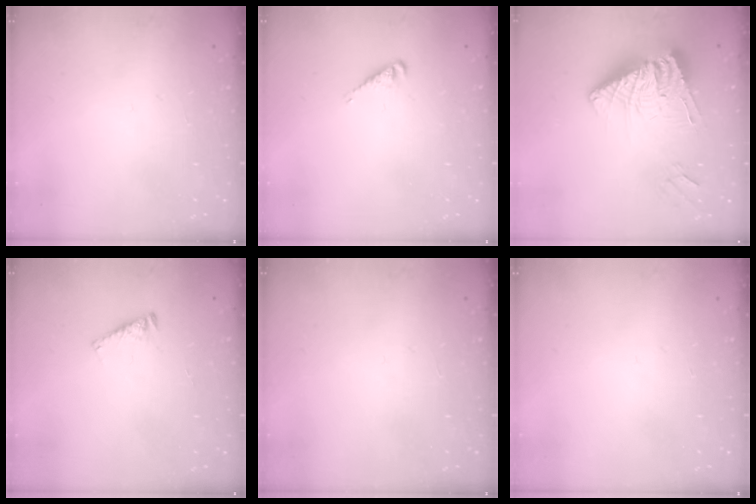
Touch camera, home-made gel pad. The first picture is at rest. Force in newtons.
{"total": 3.3, "press": 3.2, "slide": 0.6}
{"total": 14.2, "press": 14.1, "slide": 1.6}
{"total": 4.6, "press": 4.6, "slide": 0.5}
{"total": 0.0}
{"total": 0.0}